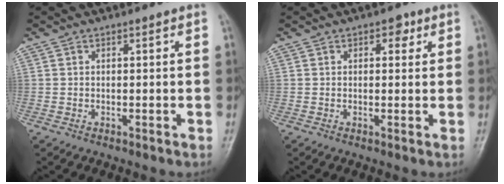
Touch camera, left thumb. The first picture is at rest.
{"total": 2.6, "force": [1.2, 1.7, 1.5], "torque": [-0.001, 0.000, 0.010]}